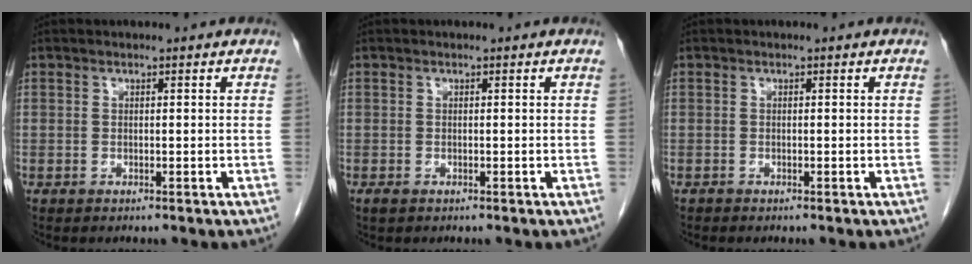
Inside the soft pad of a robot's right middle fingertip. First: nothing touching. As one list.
[{"total": 0.6, "force": [-0.4, 0.3, 0.4], "torque": [-0.010, -0.002, -0.002]}, {"total": 0.0}]